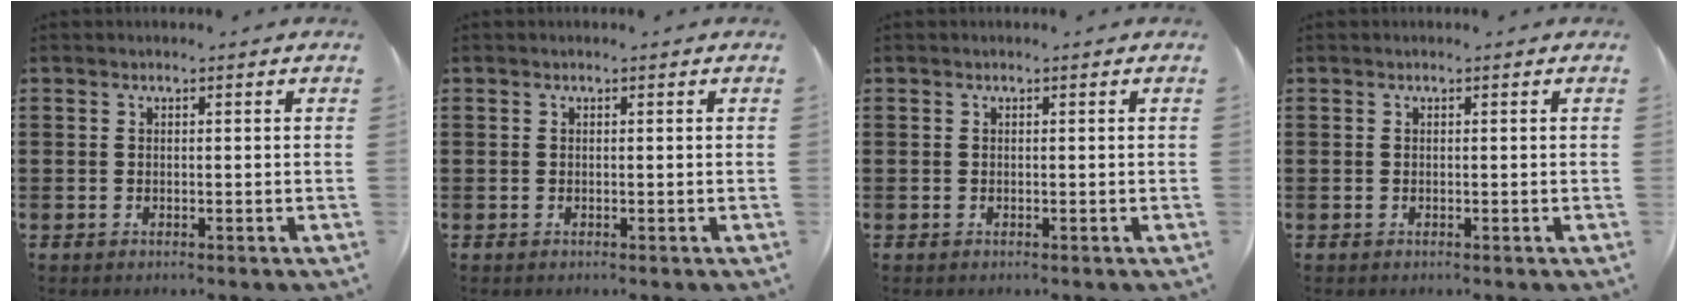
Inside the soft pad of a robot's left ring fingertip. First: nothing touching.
{"total": 0.0}
{"total": 0.0}
{"total": 0.0}